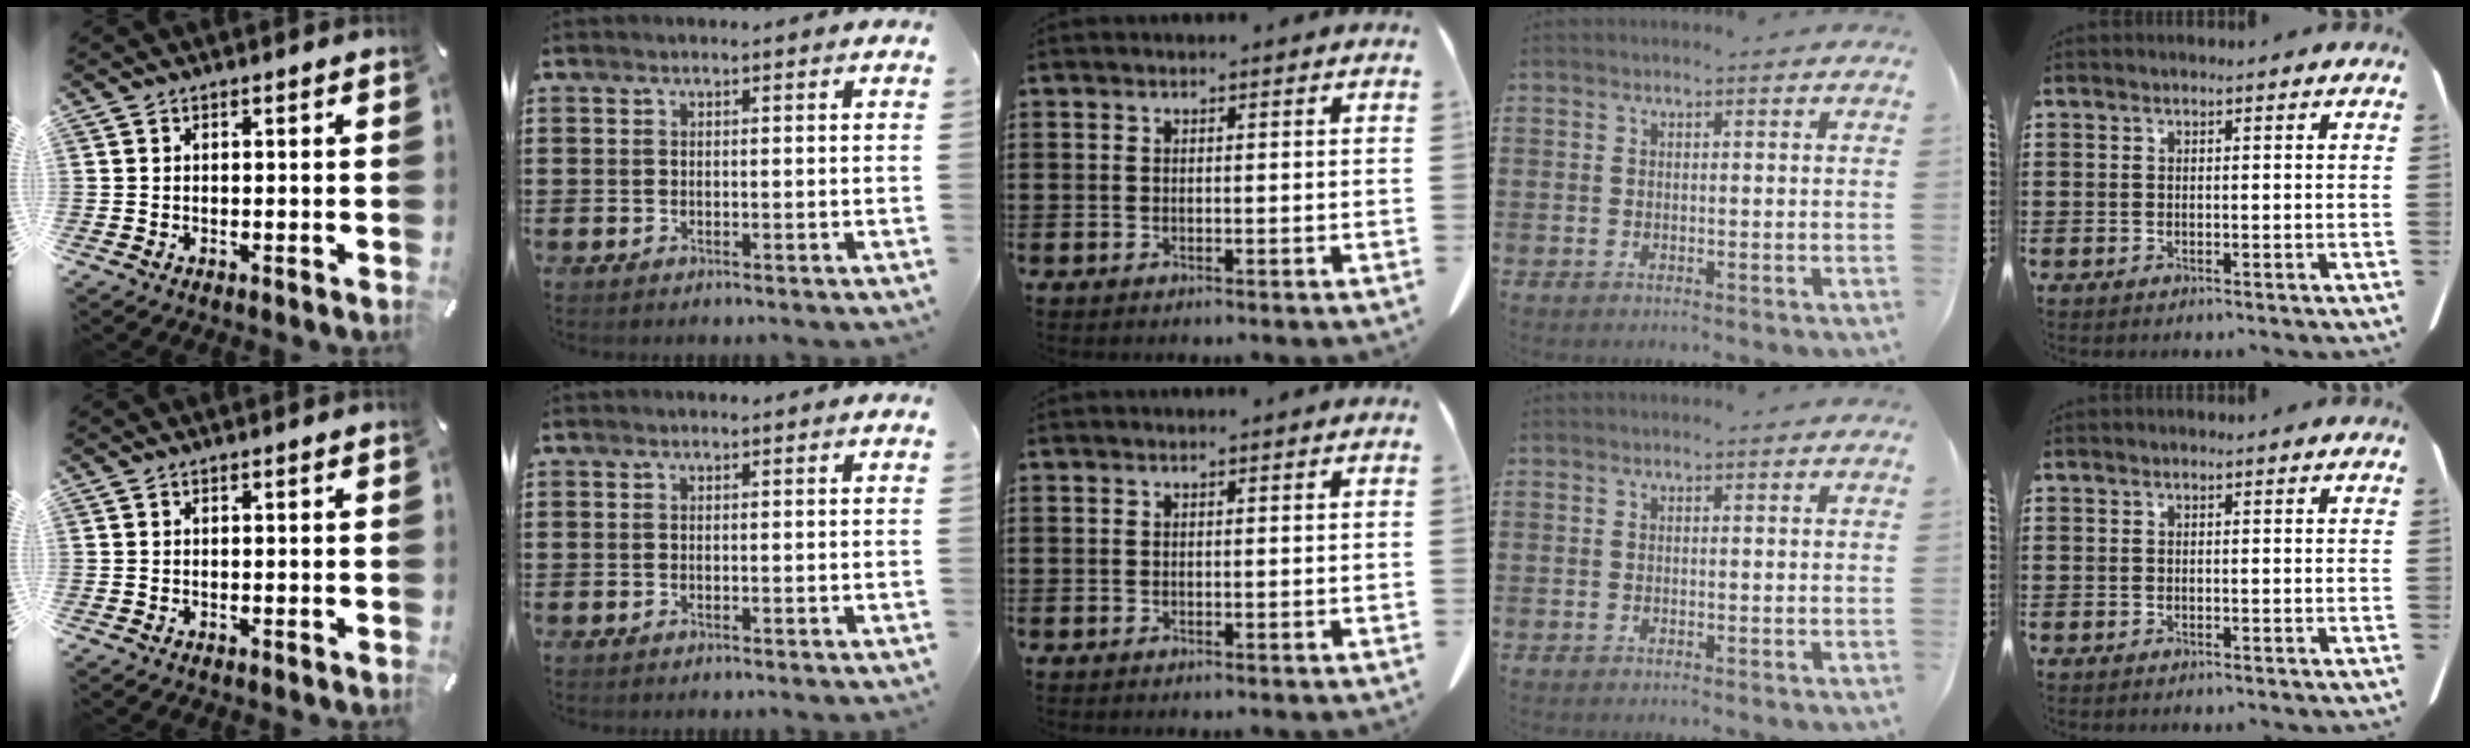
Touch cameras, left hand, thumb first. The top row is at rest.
{}